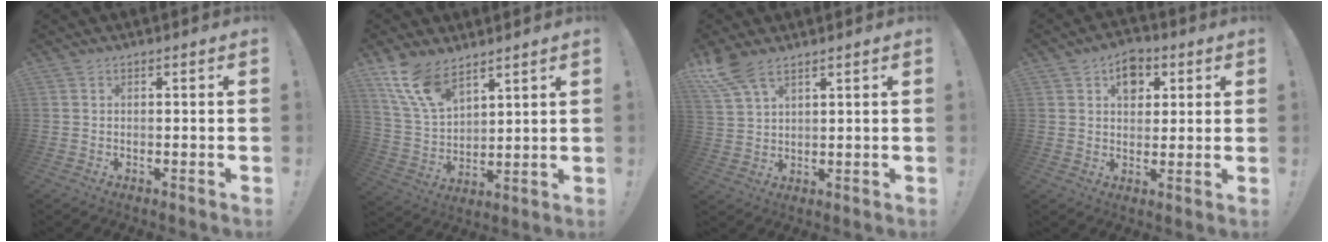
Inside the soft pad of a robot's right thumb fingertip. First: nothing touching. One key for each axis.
{"total": 12.9, "fx": 9.1, "fy": 6.2, "fz": 6.7, "tx": -0.142, "ty": -0.042, "tz": 0.179}
{"total": 7.9, "fx": 5.9, "fy": 2.9, "fz": 4.4, "tx": -0.088, "ty": -0.025, "tz": 0.114}
{"total": 7.6, "fx": 2.8, "fy": 5.8, "fz": 4.1, "tx": -0.051, "ty": 0.000, "tz": 0.050}